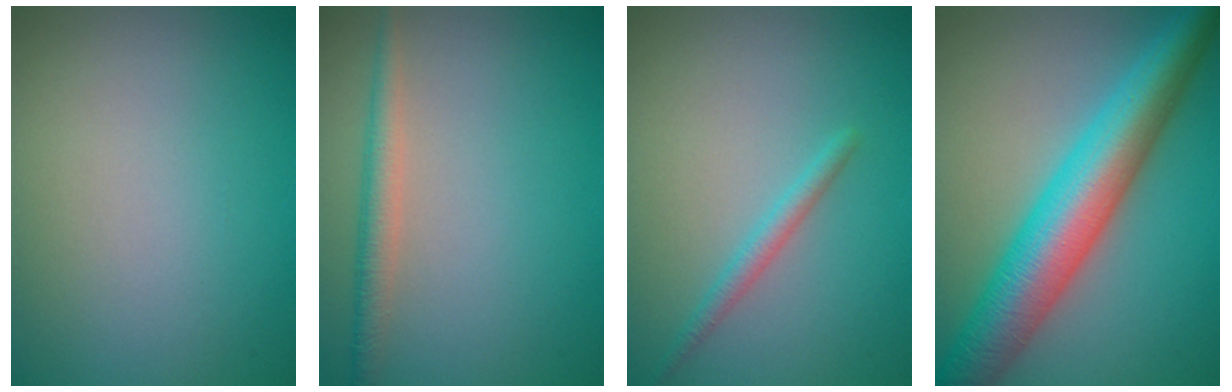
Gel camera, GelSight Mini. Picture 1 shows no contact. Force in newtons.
{"total": 2.2, "press": 2.2, "slide": 0.0}
{"total": 1.5, "press": 1.5, "slide": 0.0}
{"total": 9.2, "press": 9.2, "slide": 0.2}